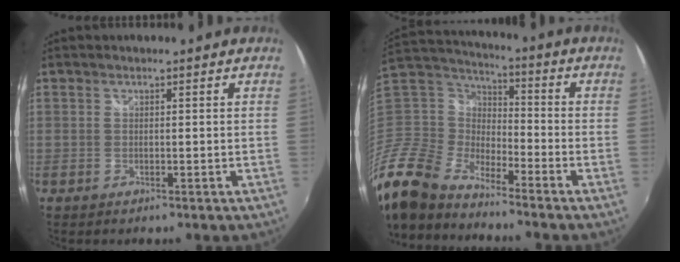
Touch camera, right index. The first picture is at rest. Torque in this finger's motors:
{"motor_torque": [-0.62, -0.58, -0.48, -0.21]}